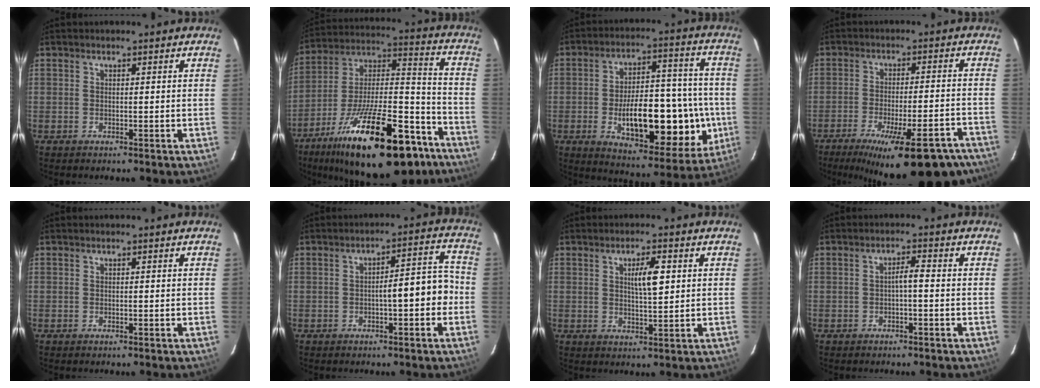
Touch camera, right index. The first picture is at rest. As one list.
[{"total": 28.1, "force": [-18.0, 6.8, 20.5], "torque": [-0.311, -0.001, -0.290]}, {"total": 21.7, "force": [-4.8, 8.2, 19.5], "torque": [-0.247, 0.022, -0.051]}, {"total": 20.6, "force": [-15.9, 3.2, 12.6], "torque": [-0.129, -0.003, -0.218]}, {"total": 0.0}, {"total": 6.7, "force": [-1.5, 1.5, 6.4], "torque": [-0.082, 0.032, -0.020]}, {"total": 4.7, "force": [1.3, 0.8, 4.5], "torque": [-0.077, 0.002, 0.023]}, {"total": 2.0, "force": [-0.4, 0.2, 2.0], "torque": [-0.031, 0.004, -0.008]}]